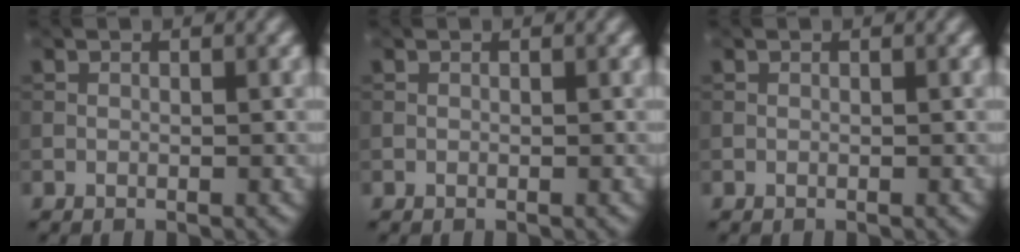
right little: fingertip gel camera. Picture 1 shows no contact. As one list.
[{"total": 0.0}, {"total": 0.0}]